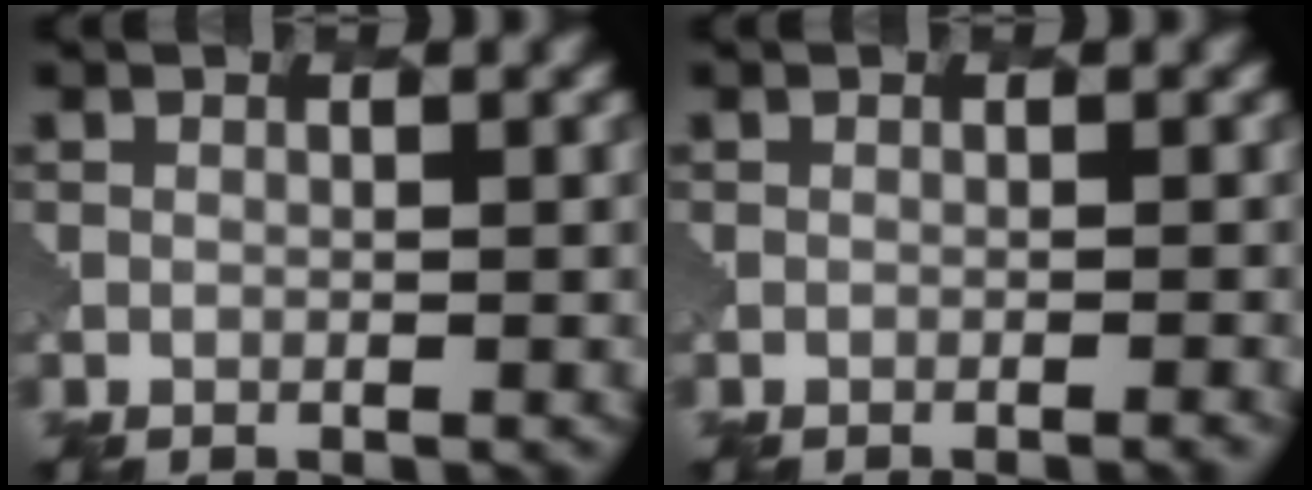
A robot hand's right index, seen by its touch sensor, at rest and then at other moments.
{"total": 1.1, "force": [-0.5, 0.4, 0.9], "torque": [0.001, 0.006, -0.009]}